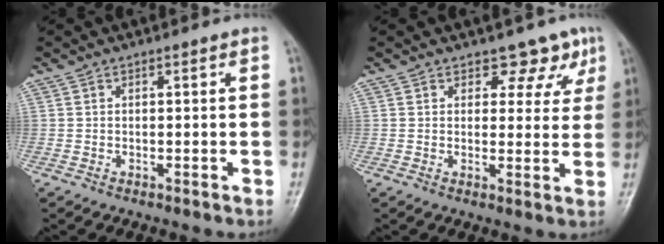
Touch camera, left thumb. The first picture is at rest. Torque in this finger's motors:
{"motor_torque": [0.30, 0.27, -0.25, -0.08, 0.04]}